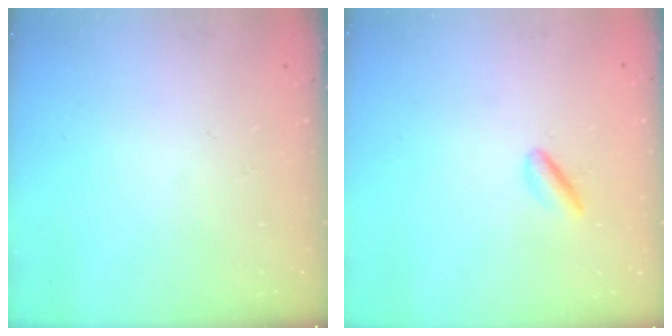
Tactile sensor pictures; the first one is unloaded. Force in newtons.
{"total": 2.9, "press": 2.8, "slide": 1.1}